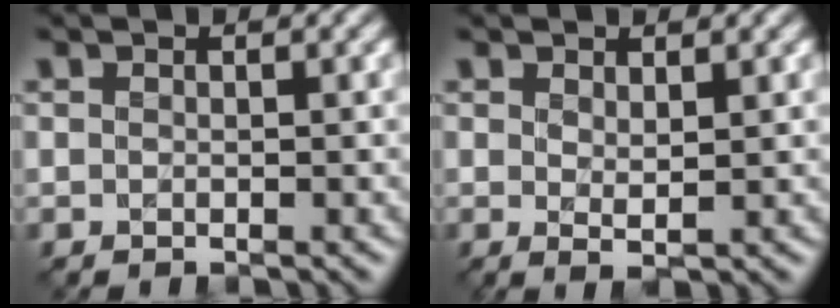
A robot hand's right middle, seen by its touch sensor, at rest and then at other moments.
{"total": 1.2, "force": [0.7, 0.2, 1.0], "torque": [-0.020, -0.006, 0.015]}